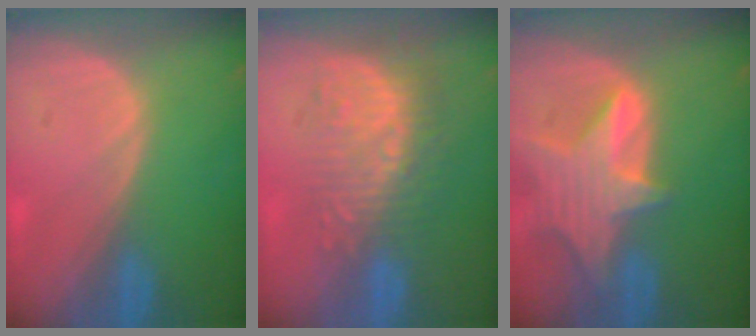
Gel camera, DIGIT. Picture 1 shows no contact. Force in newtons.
{"total": 9.5, "press": 8.5, "slide": 4.3}
{"total": 8.5, "press": 7.6, "slide": 3.7}